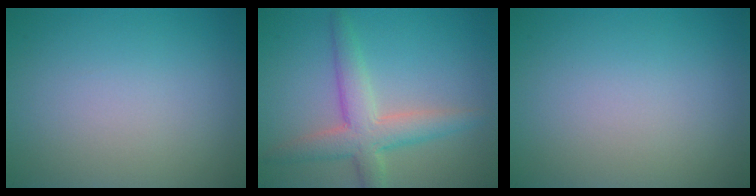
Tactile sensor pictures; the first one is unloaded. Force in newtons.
{"total": 4.6, "press": 4.6, "slide": 0.4}
{"total": 0.0}